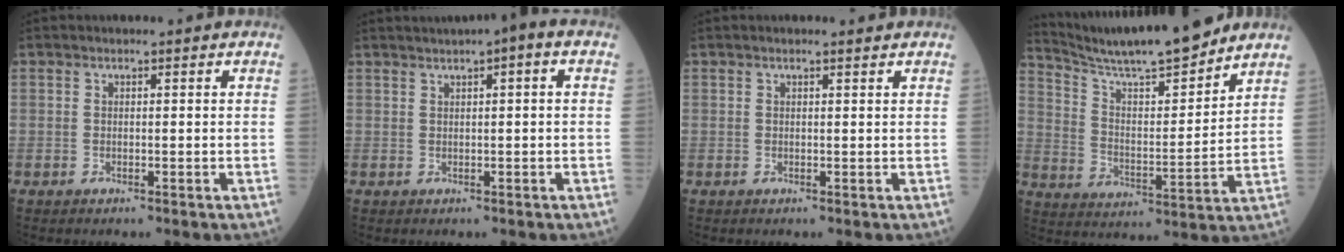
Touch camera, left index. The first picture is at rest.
{"total": 4.3, "force": [2.2, 0.4, 3.7], "torque": [-0.056, 0.018, 0.031]}
{"total": 1.3, "force": [1.2, 0.1, 0.5], "torque": [-0.011, 0.005, 0.018]}
{"total": 16.6, "force": [14.9, 0.9, 7.2], "torque": [-0.133, -0.004, 0.251]}